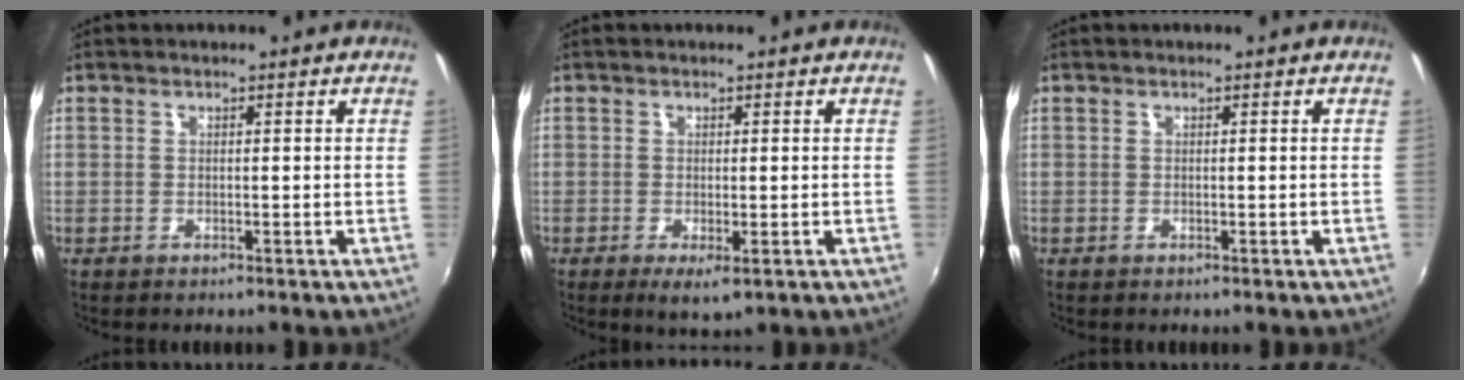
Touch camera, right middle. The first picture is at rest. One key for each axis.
{"total": 2.7, "fx": -0.8, "fy": 1.0, "fz": 2.3, "tx": -0.043, "ty": -0.010, "tz": -0.010}
{"total": 0.0}